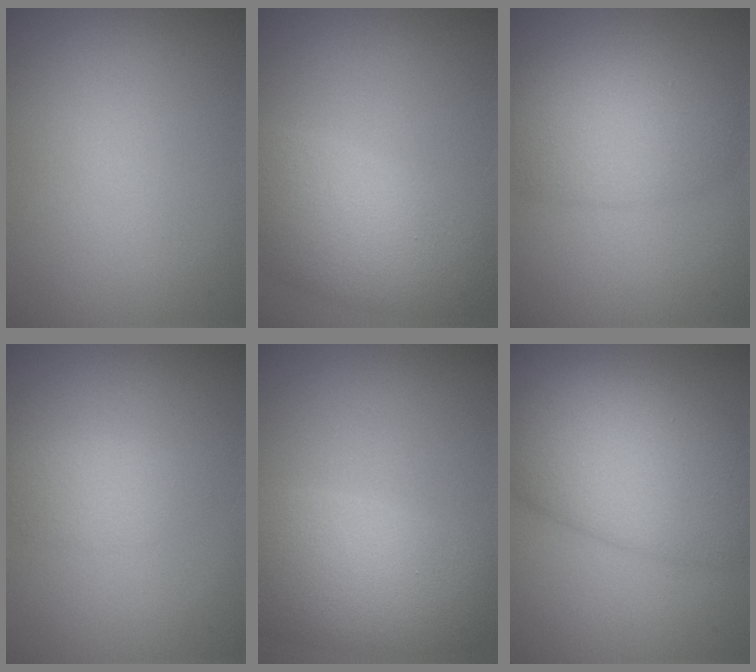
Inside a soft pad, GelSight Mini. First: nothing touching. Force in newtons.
{"total": 6.3, "press": 6.3, "slide": 0.1}
{"total": 5.6, "press": 5.6, "slide": 0.2}
{"total": 2.0, "press": 2.0, "slide": 0.1}
{"total": 6.8, "press": 6.7, "slide": 0.6}
{"total": 10.4, "press": 10.4, "slide": 0.4}